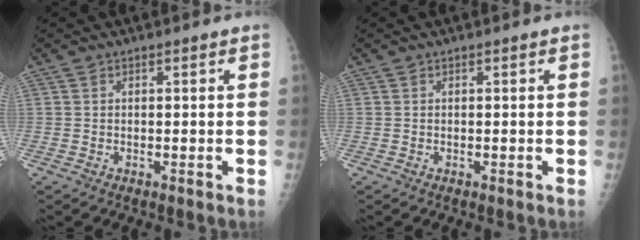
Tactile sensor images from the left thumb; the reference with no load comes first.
{"total": 0.0}